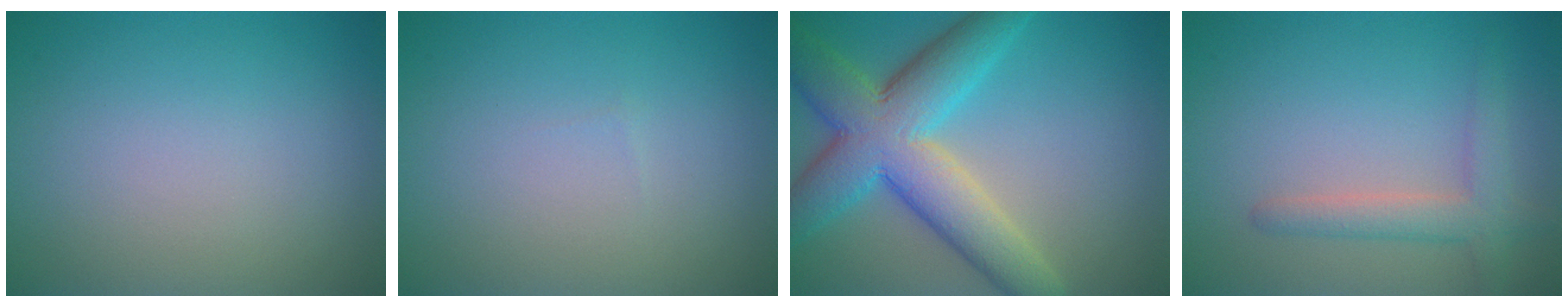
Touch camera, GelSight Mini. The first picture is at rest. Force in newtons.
{"total": 0.0}
{"total": 9.8, "press": 9.7, "slide": 0.6}
{"total": 2.9, "press": 2.9, "slide": 0.2}